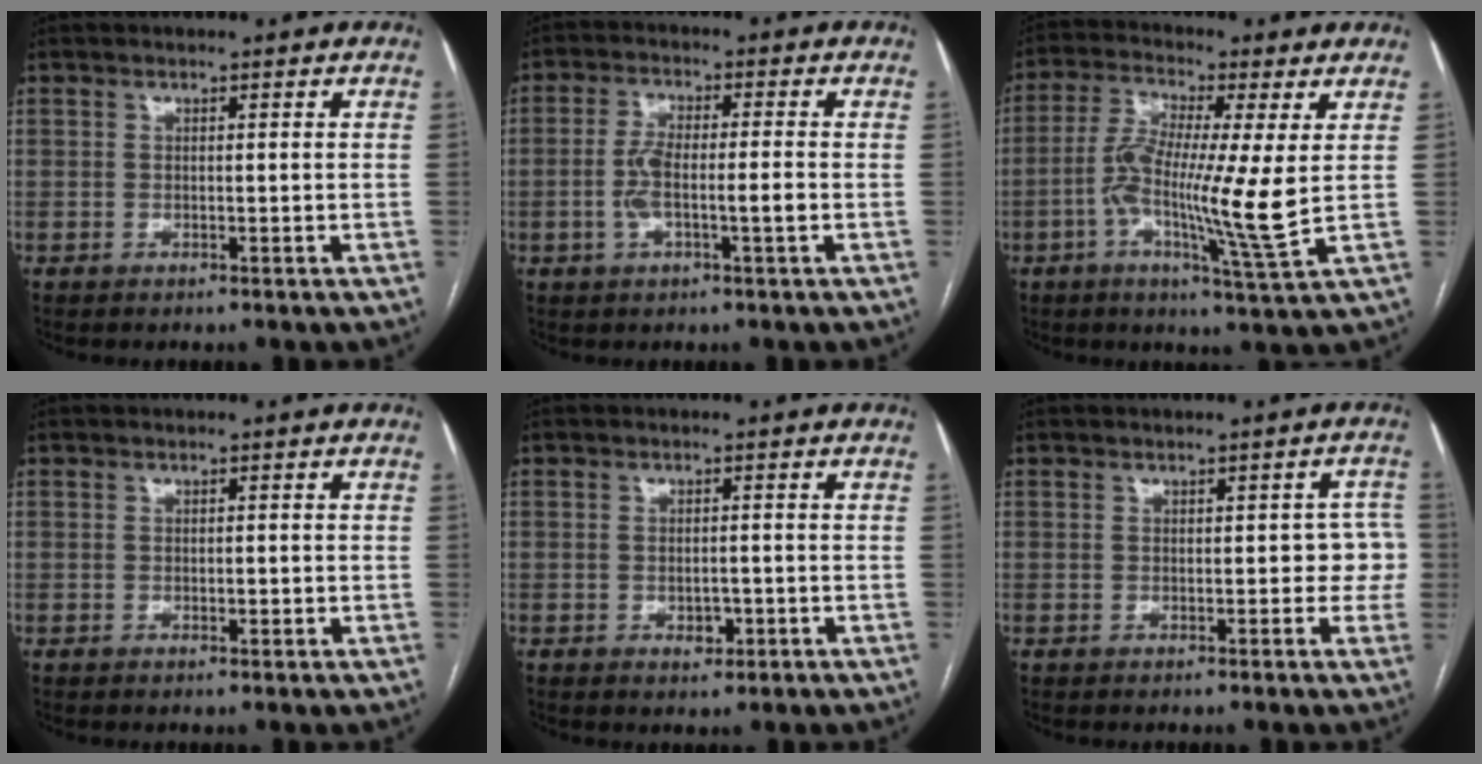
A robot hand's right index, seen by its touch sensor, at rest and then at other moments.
{"total": 5.9, "force": [-1.2, 1.3, 5.6], "torque": [-0.118, 0.013, -0.022]}
{"total": 11.7, "force": [-0.8, 0.2, 11.7], "torque": [-0.225, -0.010, -0.025]}
{"total": 1.3, "force": [-0.2, 0.7, 1.0], "torque": [-0.014, 0.000, 0.000]}
{"total": 2.4, "force": [-0.8, 1.6, 1.7], "torque": [-0.025, 0.002, -0.005]}
{"total": 3.7, "force": [-0.2, 2.2, 3.0], "torque": [-0.017, 0.029, -0.002]}